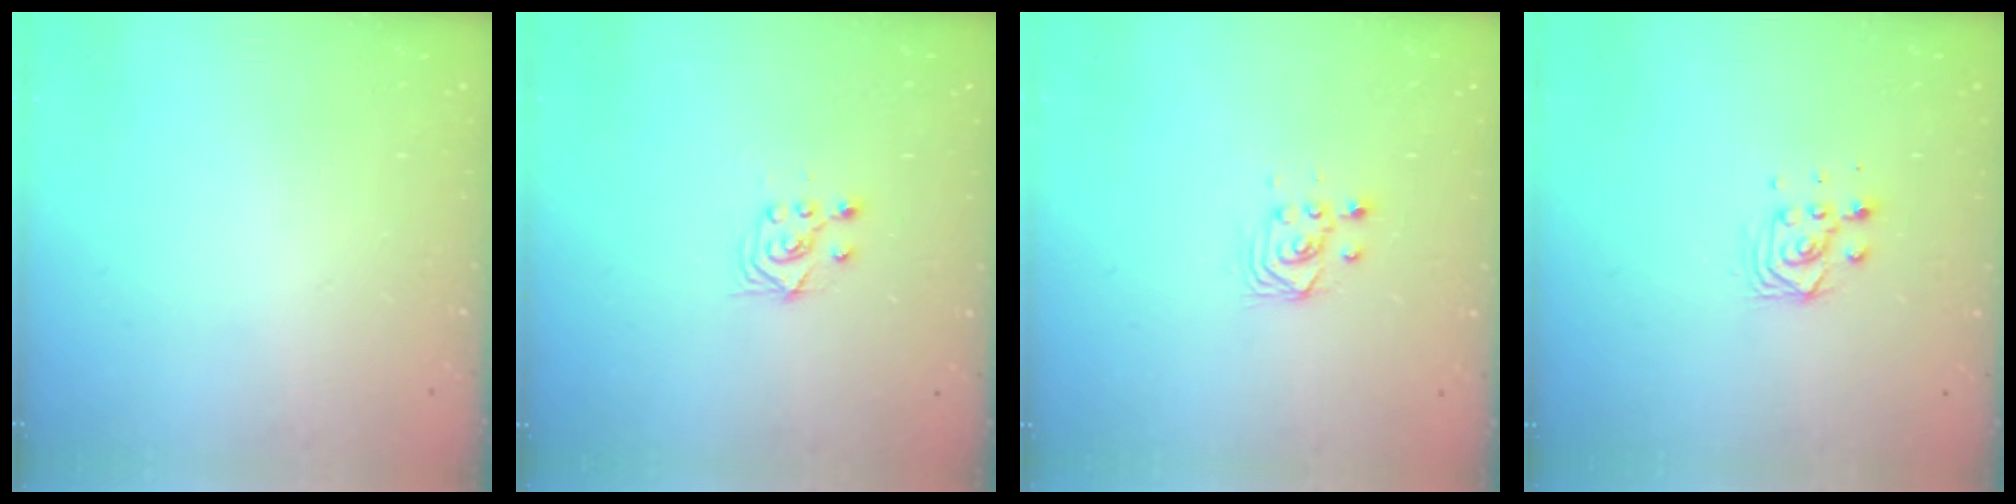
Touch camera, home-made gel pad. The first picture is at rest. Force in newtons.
{"total": 4.0, "press": 3.8, "slide": 1.1}
{"total": 3.3, "press": 3.1, "slide": 1.1}
{"total": 7.3, "press": 7.3, "slide": 0.4}